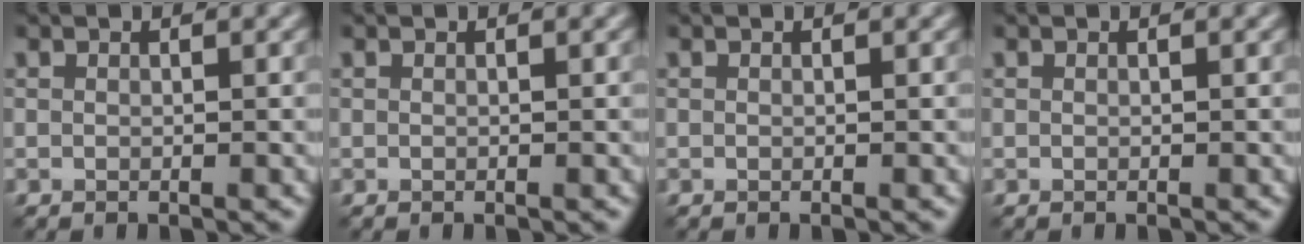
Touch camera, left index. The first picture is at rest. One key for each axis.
{"total": 0.0}
{"total": 0.0}
{"total": 0.0}